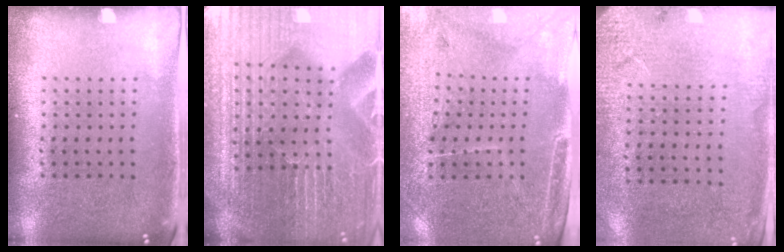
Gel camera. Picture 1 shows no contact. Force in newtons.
{"total": 6.3, "press": 5.6, "slide": 2.8}
{"total": 3.3, "press": 3.1, "slide": 1.2}
{"total": 2.6, "press": 2.4, "slide": 0.9}